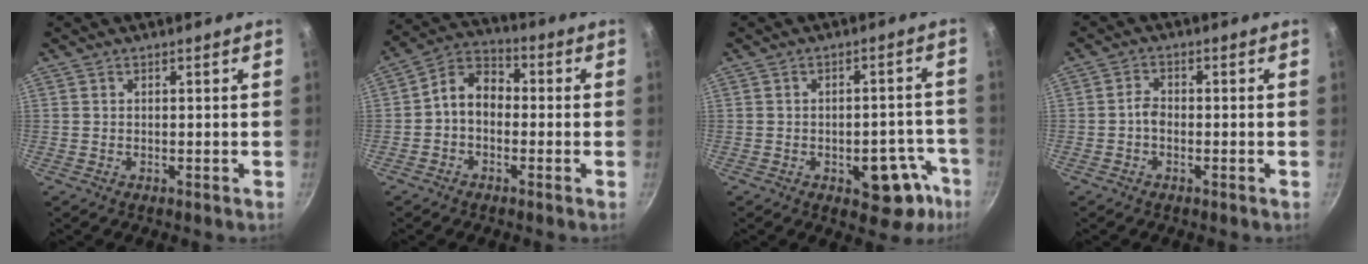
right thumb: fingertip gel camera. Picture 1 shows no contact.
{"total": 7.6, "force": [-1.1, 5.6, 5.0], "torque": [-0.066, 0.034, -0.038]}
{"total": 11.1, "force": [-5.0, 6.1, 7.8], "torque": [-0.028, 0.037, -0.057]}
{"total": 2.2, "force": [-0.9, 1.5, 1.5], "torque": [-0.025, 0.015, -0.021]}